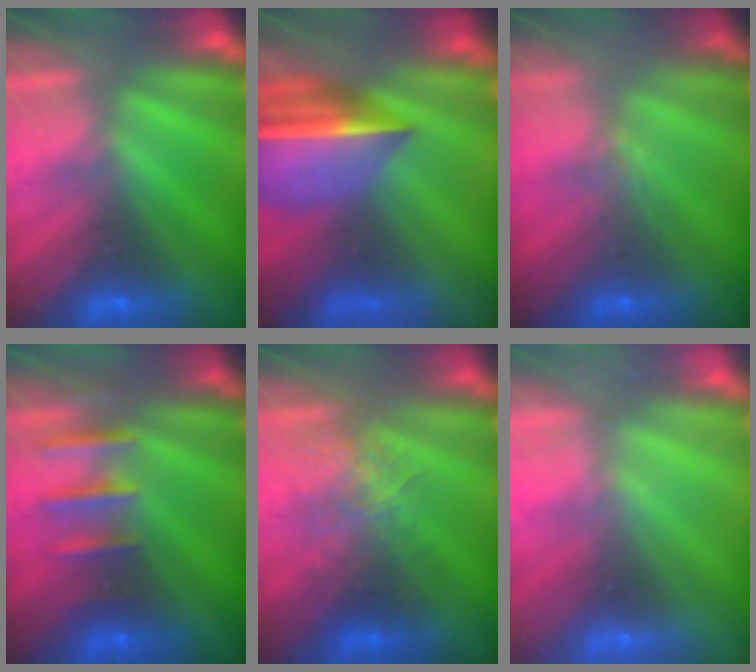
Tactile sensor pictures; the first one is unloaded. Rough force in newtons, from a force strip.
{"total": 7.3}
{"total": 2.9}
{"total": 2.5}
{"total": 2.6}
{"total": 2.4}